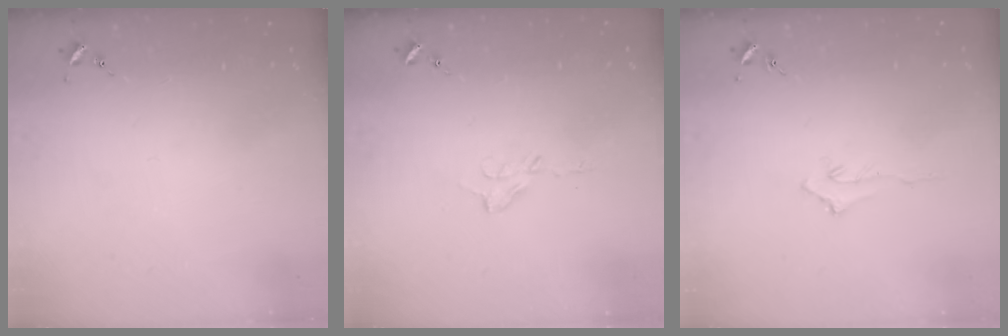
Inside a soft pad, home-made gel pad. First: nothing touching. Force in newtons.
{"total": 5.5, "press": 5.5, "slide": 0.5}
{"total": 2.9, "press": 2.9, "slide": 0.4}